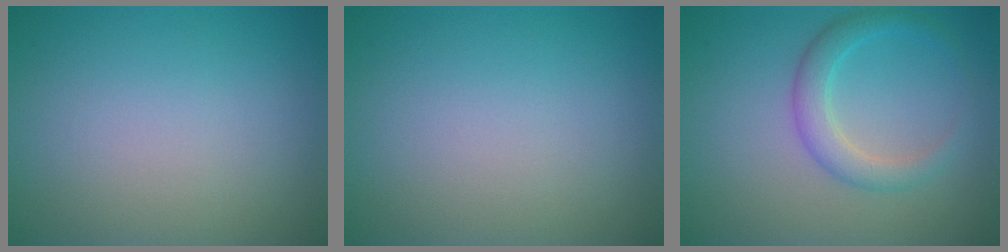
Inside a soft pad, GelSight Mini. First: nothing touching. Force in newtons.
{"total": 0.0}
{"total": 2.8, "press": 2.7, "slide": 0.2}